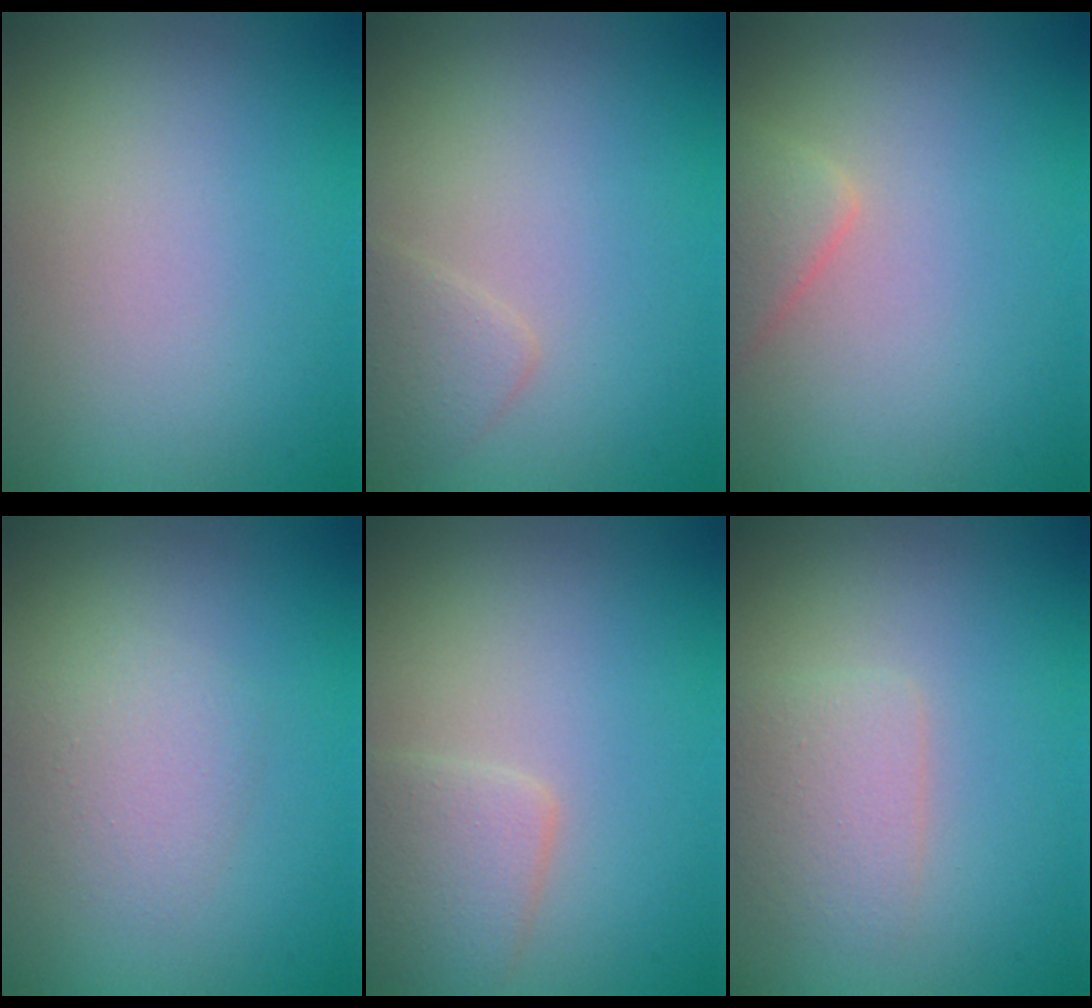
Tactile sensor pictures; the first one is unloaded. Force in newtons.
{"total": 1.6, "press": 1.6, "slide": 0.1}
{"total": 2.1, "press": 2.1, "slide": 0.2}
{"total": 1.9, "press": 1.9, "slide": 0.0}
{"total": 2.9, "press": 2.9, "slide": 0.2}
{"total": 2.3, "press": 2.3, "slide": 0.1}